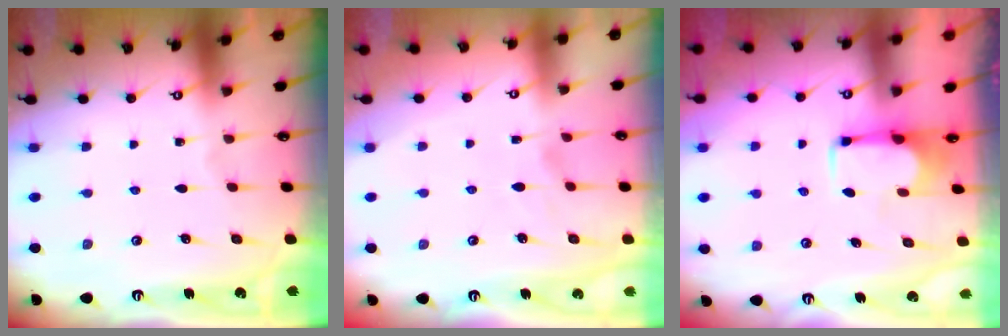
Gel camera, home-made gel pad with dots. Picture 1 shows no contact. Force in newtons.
{"total": 2.2, "press": 1.8, "slide": 1.2}
{"total": 1.8, "press": 1.6, "slide": 0.7}